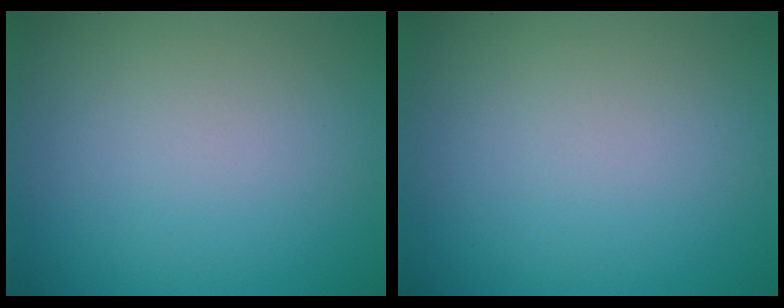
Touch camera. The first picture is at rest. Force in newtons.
{"total": 0.0}